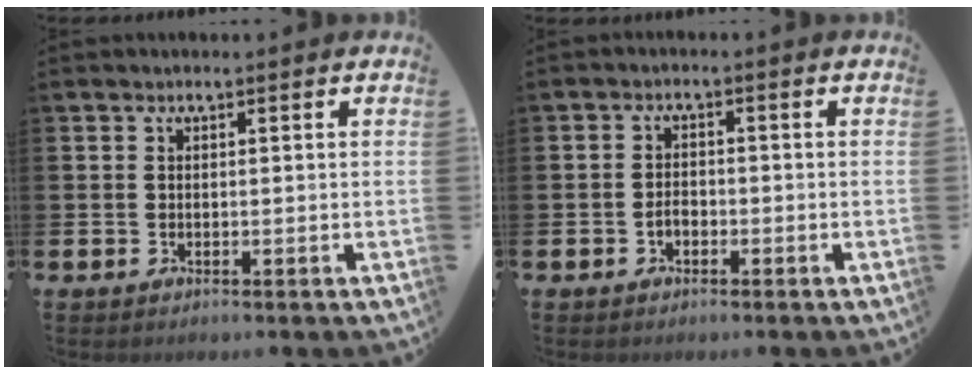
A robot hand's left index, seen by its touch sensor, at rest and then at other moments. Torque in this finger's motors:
{"motor_torque": [0.09, 0.07, 0.03, 0.04]}